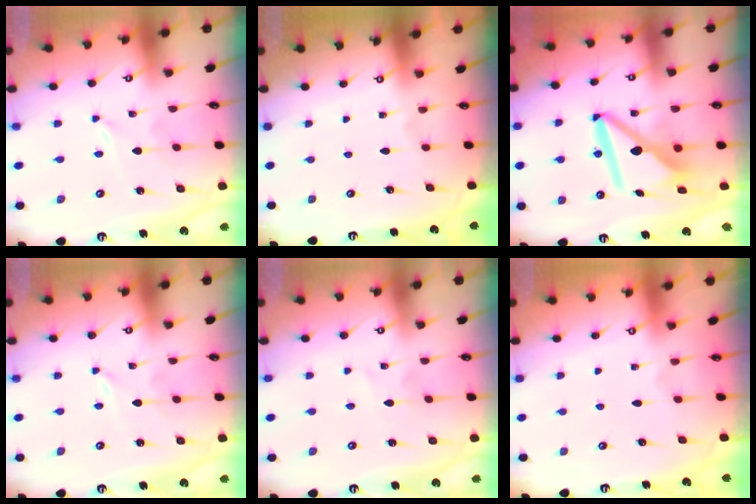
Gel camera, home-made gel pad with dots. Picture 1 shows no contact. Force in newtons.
{"total": 0.0}
{"total": 12.5, "press": 12.5, "slide": 1.0}
{"total": 0.0}
{"total": 2.3, "press": 2.3, "slide": 0.2}
{"total": 0.5, "press": 0.5, "slide": 0.1}